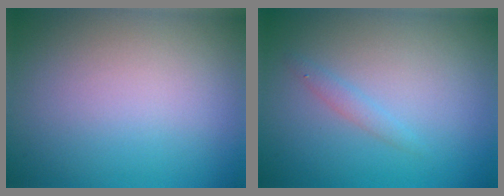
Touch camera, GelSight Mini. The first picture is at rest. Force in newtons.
{"total": 0.9, "press": 0.9, "slide": 0.1}